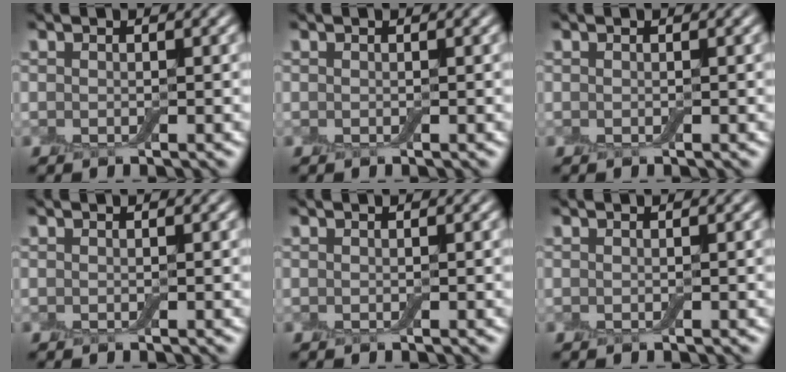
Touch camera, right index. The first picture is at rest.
{"total": 0.0}
{"total": 0.0}
{"total": 0.0}
{"total": 0.0}
{"total": 0.0}